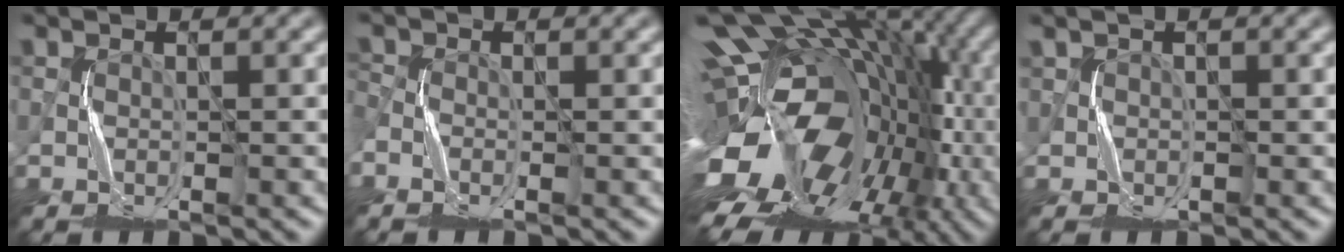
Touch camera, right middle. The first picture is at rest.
{"total": 1.8, "force": [-1.1, 0.9, 1.0], "torque": [-0.030, -0.001, -0.027]}
{"total": 19.2, "force": [-2.7, 12.8, 14.1], "torque": [-0.211, -0.019, -0.037]}
{"total": 1.1, "force": [0.5, 1.0, 0.0], "torque": [-0.001, 0.002, 0.009]}